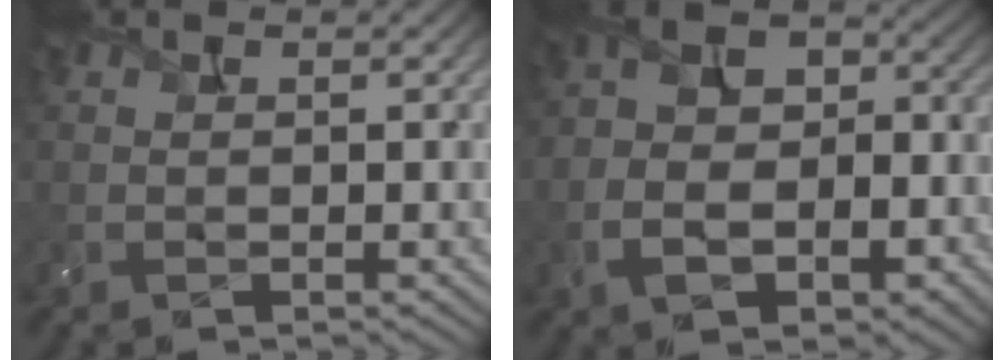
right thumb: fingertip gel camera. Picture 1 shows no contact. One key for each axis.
{"total": 10.8, "fx": -3.7, "fy": 7.1, "fz": 7.2, "tx": -0.135, "ty": -0.021, "tz": -0.070}